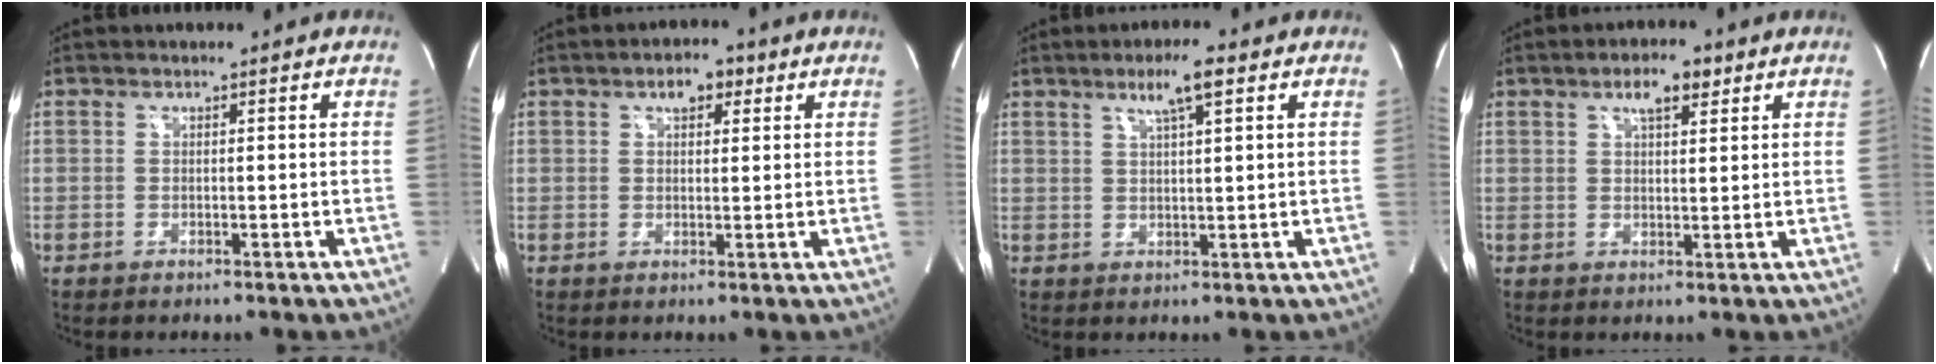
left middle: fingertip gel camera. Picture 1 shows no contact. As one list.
[{"total": 3.8, "force": [2.0, 1.9, 2.7], "torque": [-0.043, 0.016, 0.030]}, {"total": 5.1, "force": [2.8, 0.3, 4.2], "torque": [-0.075, 0.007, 0.048]}, {"total": 4.7, "force": [2.7, 1.5, 3.4], "torque": [-0.062, 0.011, 0.046]}]